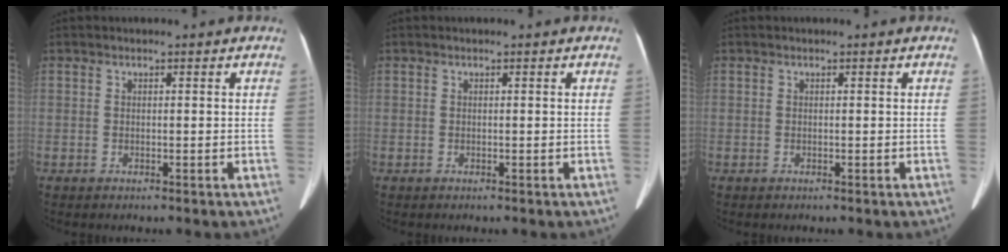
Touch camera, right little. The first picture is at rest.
{"total": 0.0}
{"total": 0.0}